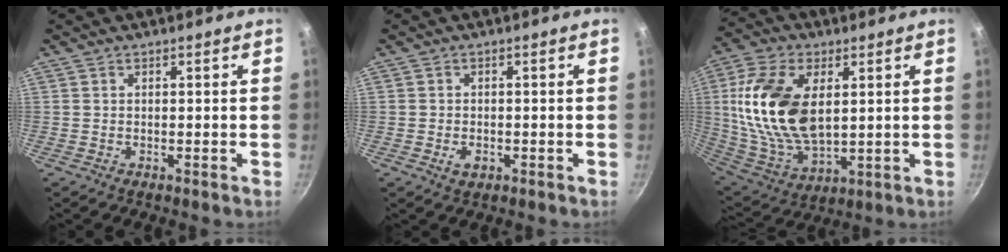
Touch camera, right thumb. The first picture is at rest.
{"total": 2.4, "force": [-0.9, 1.7, 1.5], "torque": [-0.023, 0.004, -0.014]}
{"total": 20.3, "force": [3.8, 11.6, 16.2], "torque": [-0.309, -0.015, 0.081]}